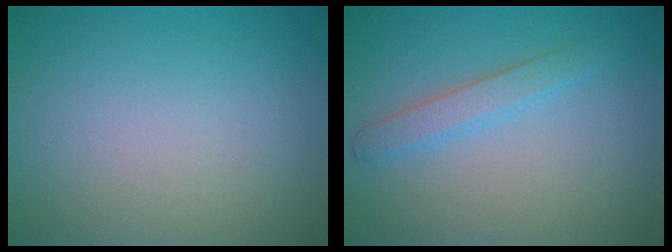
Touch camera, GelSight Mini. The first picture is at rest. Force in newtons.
{"total": 2.0, "press": 2.0, "slide": 0.0}